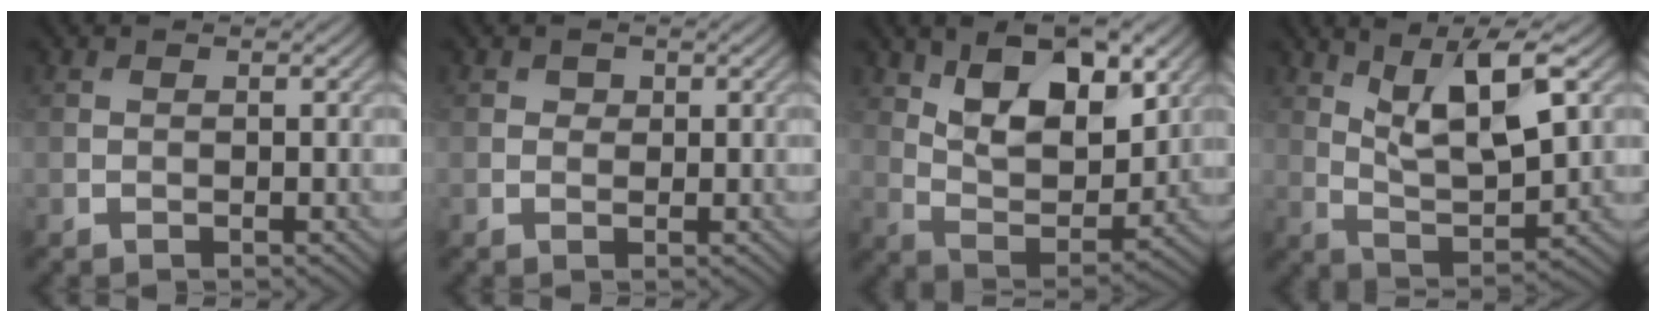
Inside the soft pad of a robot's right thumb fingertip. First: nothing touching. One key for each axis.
{"total": 0.9, "fx": 0.4, "fy": 0.8, "fz": 0.3, "tx": -0.002, "ty": -0.003, "tz": 0.003}
{"total": 12.9, "fx": 6.4, "fy": 6.3, "fz": 9.3, "tx": -0.167, "ty": -0.006, "tz": 0.104}
{"total": 10.8, "fx": 5.3, "fy": 3.5, "fz": 8.8, "tx": -0.169, "ty": 0.003, "tz": 0.096}